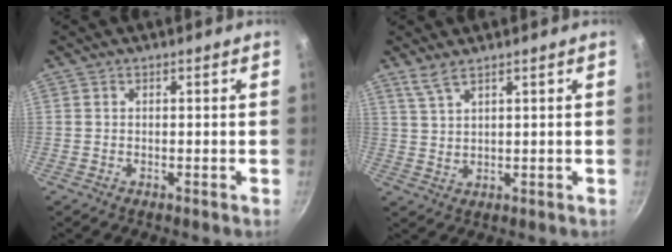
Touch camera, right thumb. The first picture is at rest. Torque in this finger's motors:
{"motor_torque": [-0.59, 0.50, -0.20, 0.00, 0.07]}